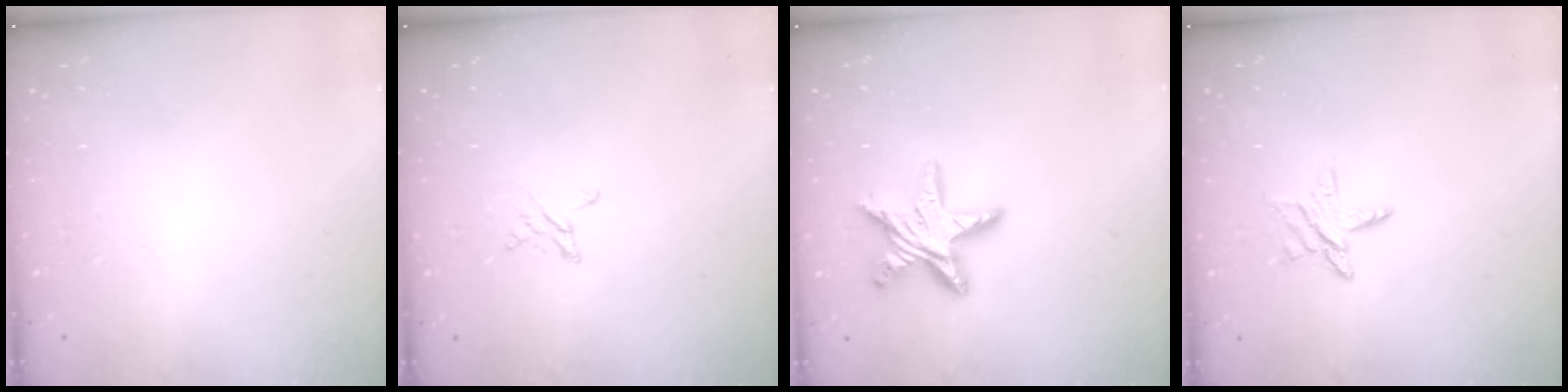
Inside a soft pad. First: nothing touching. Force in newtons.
{"total": 3.0, "press": 3.0, "slide": 0.3}
{"total": 13.4, "press": 13.3, "slide": 1.0}
{"total": 7.3, "press": 7.2, "slide": 0.7}